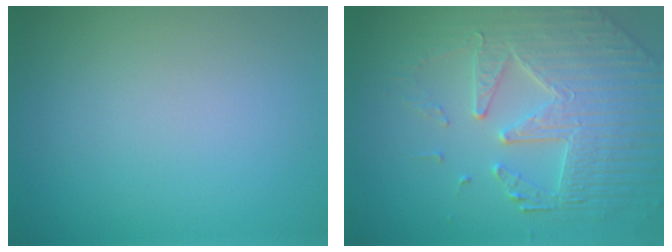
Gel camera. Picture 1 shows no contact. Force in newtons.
{"total": 6.3, "press": 5.3, "slide": 3.5}